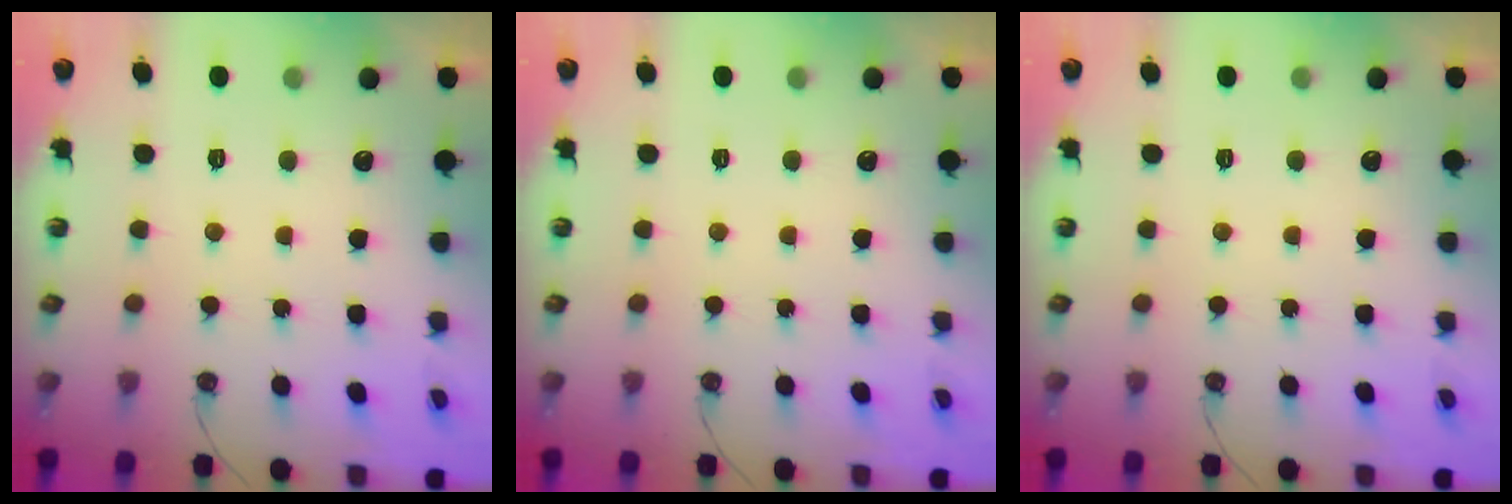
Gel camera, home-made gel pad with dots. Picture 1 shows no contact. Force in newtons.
{"total": 0.0}
{"total": 0.0}